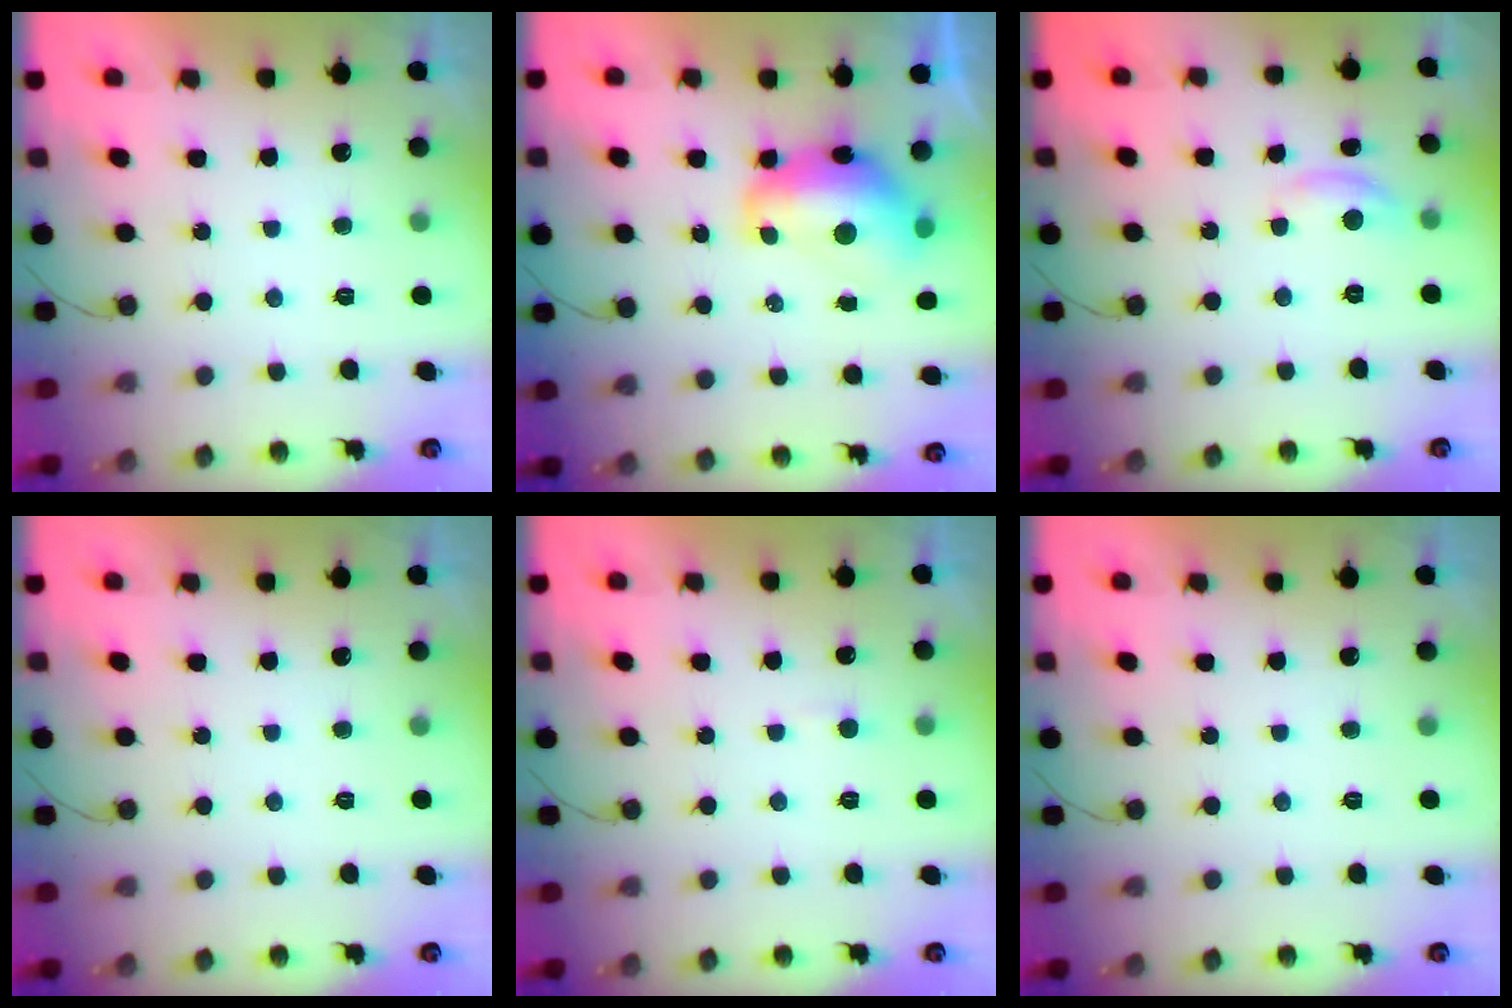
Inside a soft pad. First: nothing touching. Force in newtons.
{"total": 12.4, "press": 12.4, "slide": 1.1}
{"total": 5.8, "press": 5.8, "slide": 0.3}
{"total": 0.0}
{"total": 2.3, "press": 2.3, "slide": 0.3}
{"total": 0.0}